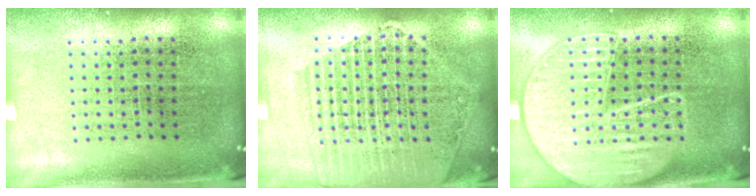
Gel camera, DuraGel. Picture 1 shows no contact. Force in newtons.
{"total": 1.9, "press": 1.8, "slide": 0.7}
{"total": 1.9, "press": 1.9, "slide": 0.2}